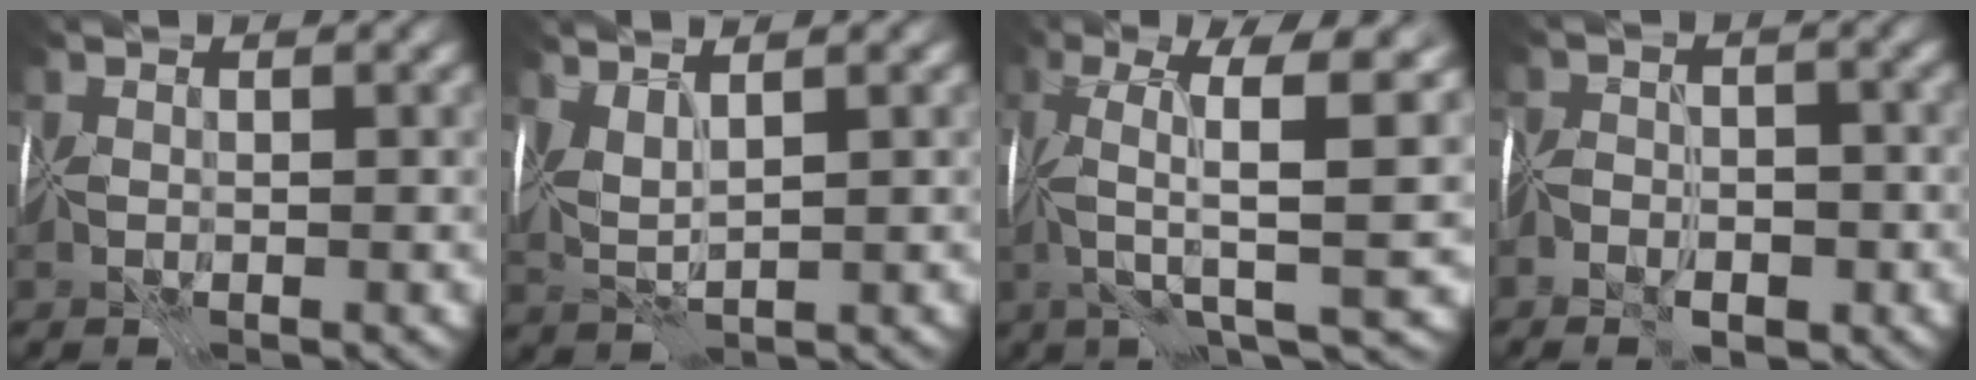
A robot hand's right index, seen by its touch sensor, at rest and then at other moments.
{"total": 2.3, "force": [1.5, 0.1, 1.8], "torque": [-0.045, 0.004, 0.033]}
{"total": 8.8, "force": [1.1, 1.4, 8.6], "torque": [-0.149, 0.008, 0.016]}
{"total": 4.3, "force": [-3.2, 2.4, 1.6], "torque": [-0.001, -0.003, -0.060]}